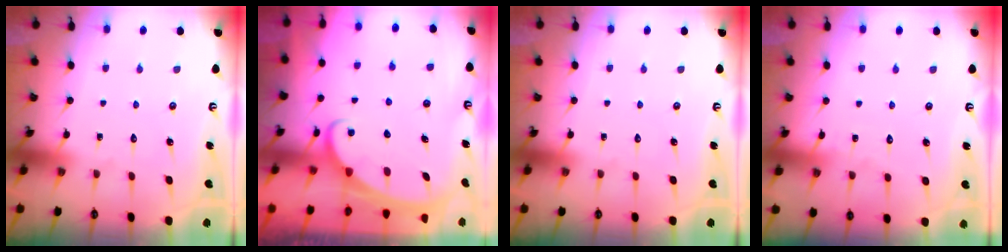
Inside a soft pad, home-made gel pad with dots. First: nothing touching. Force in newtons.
{"total": 2.4, "press": 2.3, "slide": 0.3}
{"total": 0.0}
{"total": 3.3, "press": 3.3, "slide": 0.3}